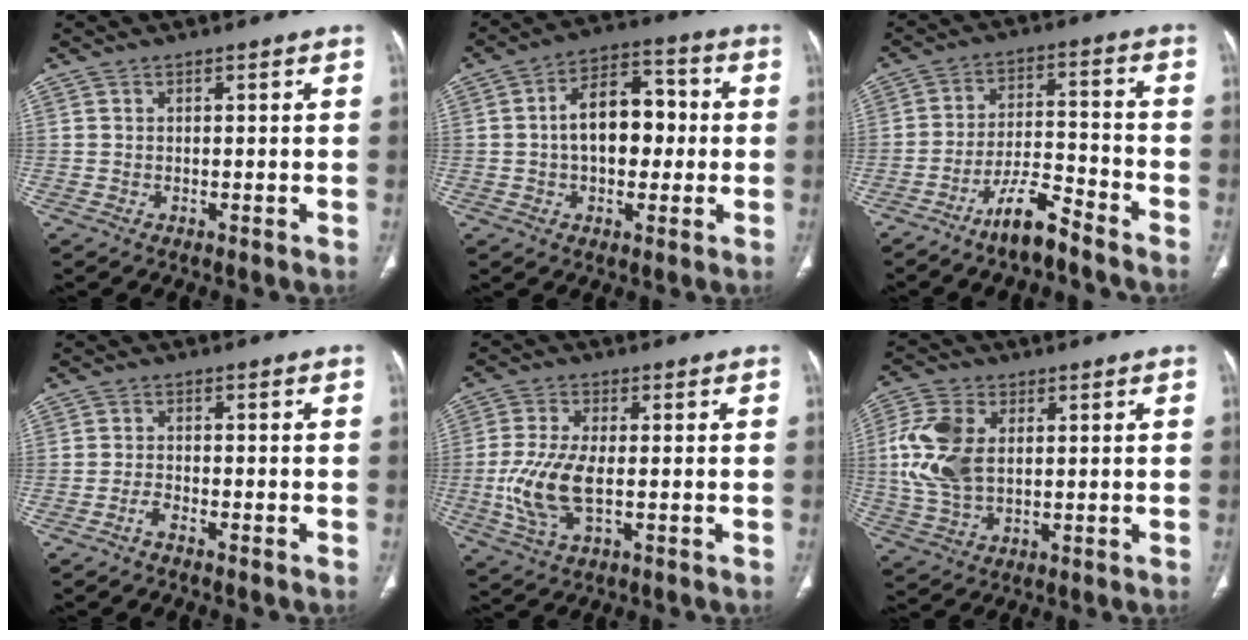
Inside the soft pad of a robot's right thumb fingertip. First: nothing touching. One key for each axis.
{"total": 12.2, "fx": 0.1, "fy": 7.6, "fz": 9.5, "tx": -0.123, "ty": 0.032, "tz": -0.004}
{"total": 8.5, "fx": -6.8, "fy": 1.9, "fz": 4.8, "tx": -0.090, "ty": 0.054, "tz": -0.123}
{"total": 1.8, "fx": -1.5, "fy": 0.5, "fz": 0.8, "tx": -0.025, "ty": 0.012, "tz": -0.029}
{"total": 9.8, "fx": -1.2, "fy": 4.4, "fz": 8.7, "tx": -0.201, "ty": -0.003, "tz": -0.022}
{"total": 11.6, "fx": 1.6, "fy": 7.3, "fz": 9.0, "tx": -0.196, "ty": 0.002, "tz": 0.032}